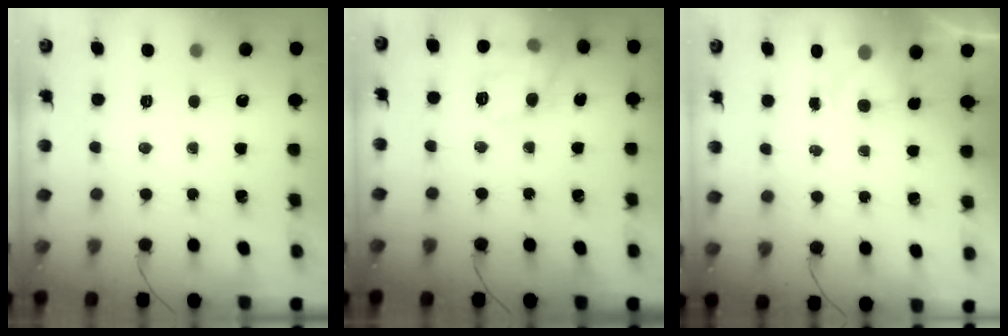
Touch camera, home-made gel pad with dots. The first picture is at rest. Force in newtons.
{"total": 12.2, "press": 12.2, "slide": 0.4}
{"total": 4.0, "press": 3.8, "slide": 1.0}